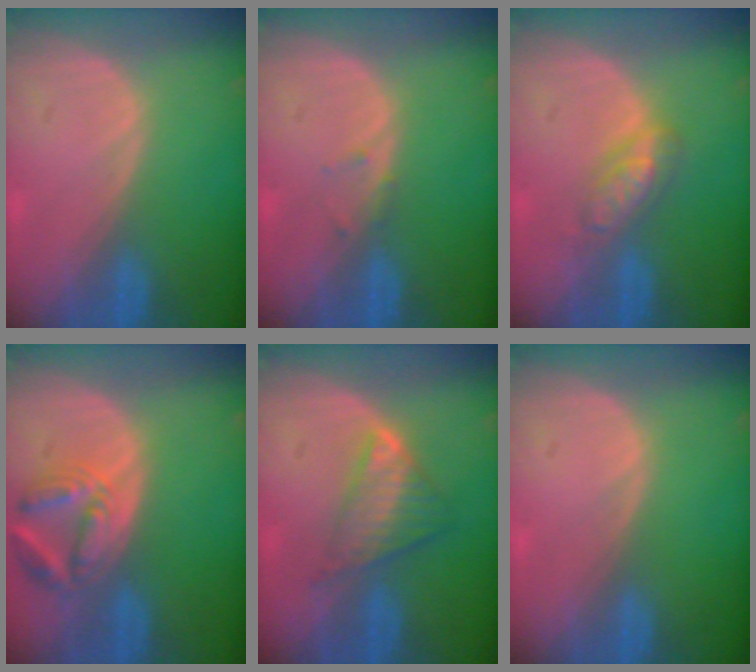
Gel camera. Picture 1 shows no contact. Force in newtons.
{"total": 0.8, "press": 0.8, "slide": 0.2}
{"total": 4.6, "press": 4.3, "slide": 1.5}
{"total": 7.2, "press": 6.5, "slide": 3.0}
{"total": 5.8, "press": 5.4, "slide": 2.3}
{"total": 0.0}